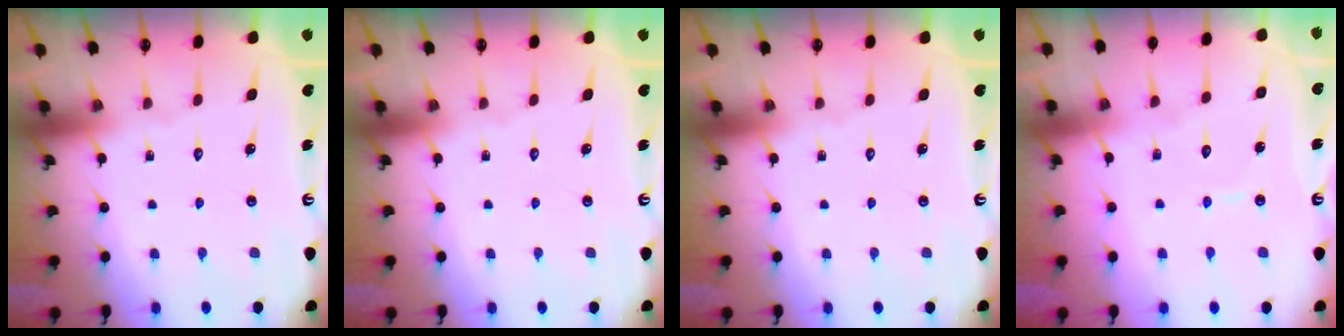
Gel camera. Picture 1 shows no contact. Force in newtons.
{"total": 0.0}
{"total": 0.0}
{"total": 4.9, "press": 4.9, "slide": 0.3}